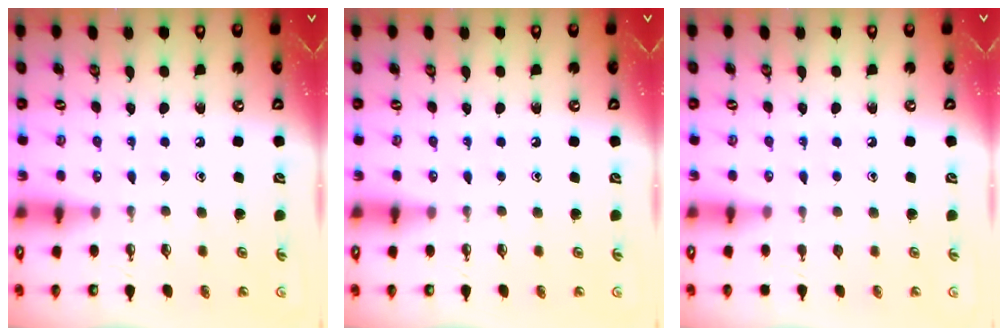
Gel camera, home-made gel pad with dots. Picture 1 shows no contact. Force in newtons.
{"total": 0.0}
{"total": 0.0}